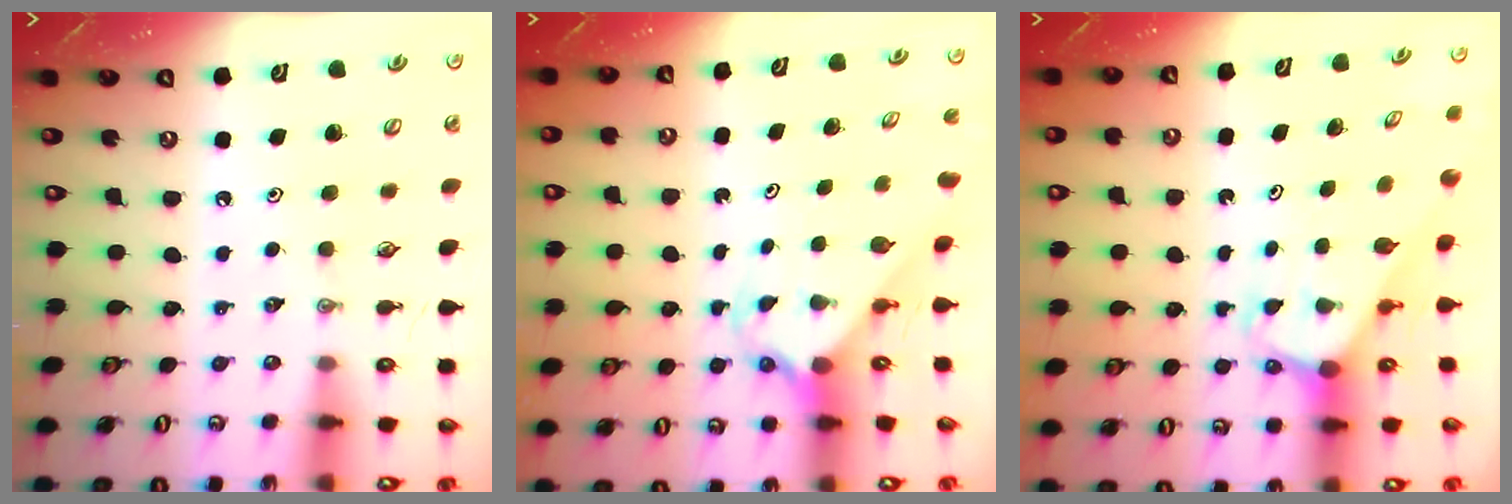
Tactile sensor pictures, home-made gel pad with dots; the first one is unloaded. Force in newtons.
{"total": 2.3, "press": 2.3, "slide": 0.2}
{"total": 2.0, "press": 2.0, "slide": 0.1}